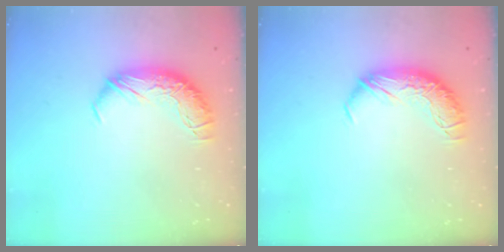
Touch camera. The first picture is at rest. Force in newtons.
{"total": 0.0}